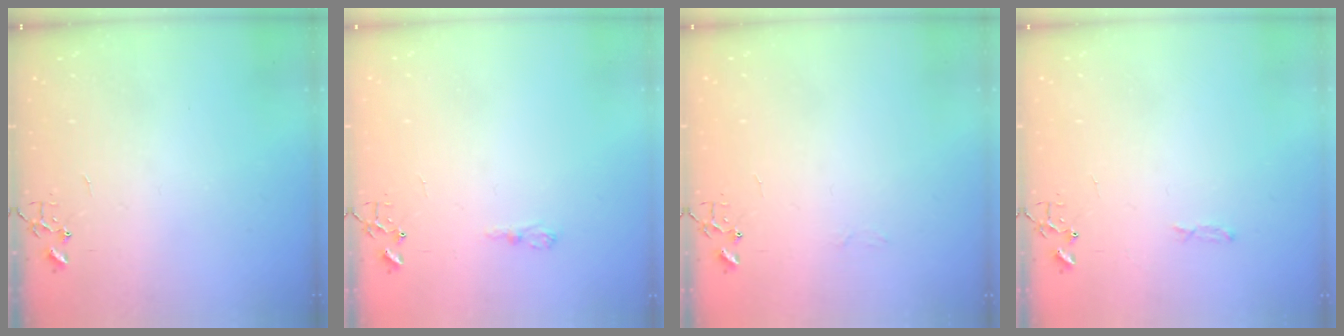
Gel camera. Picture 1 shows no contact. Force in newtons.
{"total": 6.0, "press": 6.0, "slide": 0.7}
{"total": 3.0, "press": 3.0, "slide": 0.3}
{"total": 3.3, "press": 3.3, "slide": 0.4}